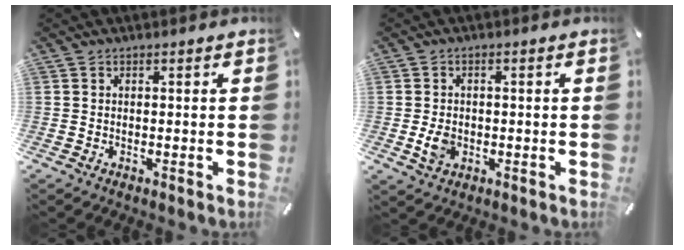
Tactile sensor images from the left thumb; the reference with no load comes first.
{"total": 4.0, "force": [-0.7, 2.9, 2.6], "torque": [-0.067, -0.002, -0.017]}